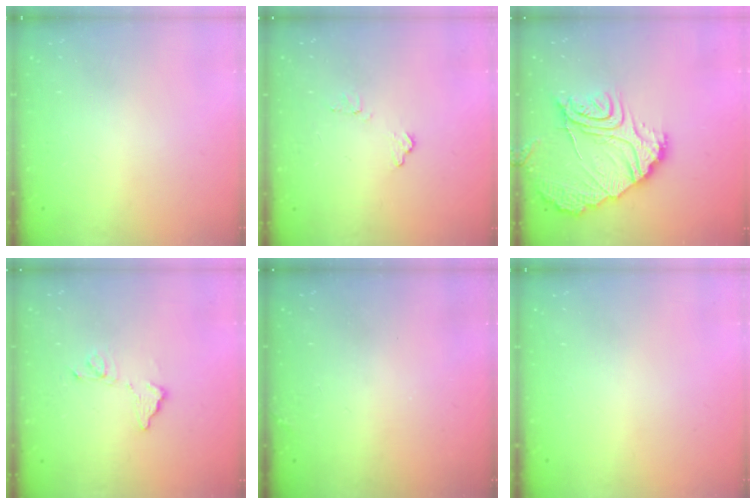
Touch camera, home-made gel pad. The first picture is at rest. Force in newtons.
{"total": 6.9, "press": 6.9, "slide": 0.6}
{"total": 16.3, "press": 16.2, "slide": 1.7}
{"total": 8.0, "press": 8.0, "slide": 0.4}
{"total": 5.0, "press": 5.0, "slide": 0.0}
{"total": 0.0}